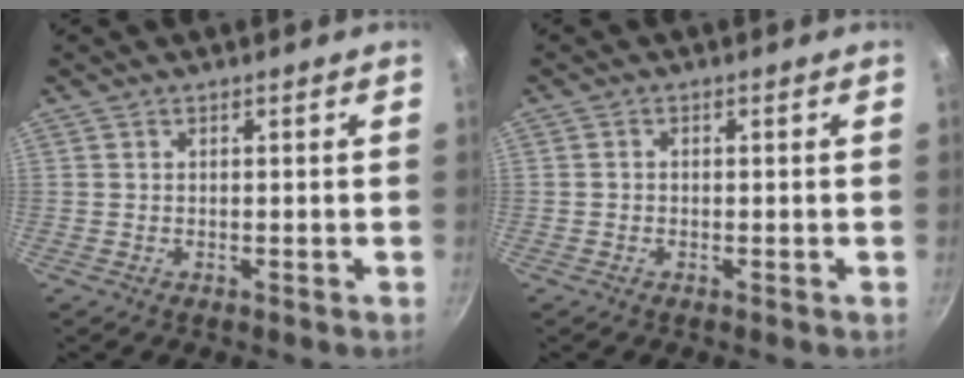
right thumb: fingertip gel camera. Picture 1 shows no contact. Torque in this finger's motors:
{"motor_torque": [-0.49, 0.01, -0.24, 0.06, 0.06]}